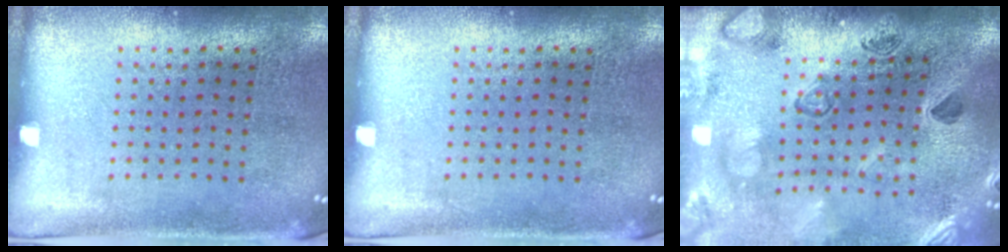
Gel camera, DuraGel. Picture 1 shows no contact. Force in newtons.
{"total": 0.0}
{"total": 2.5, "press": 2.4, "slide": 0.8}